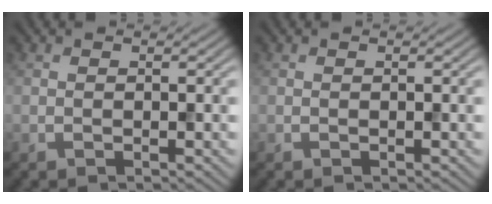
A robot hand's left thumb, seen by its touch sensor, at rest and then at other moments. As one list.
[{"total": 0.0}]